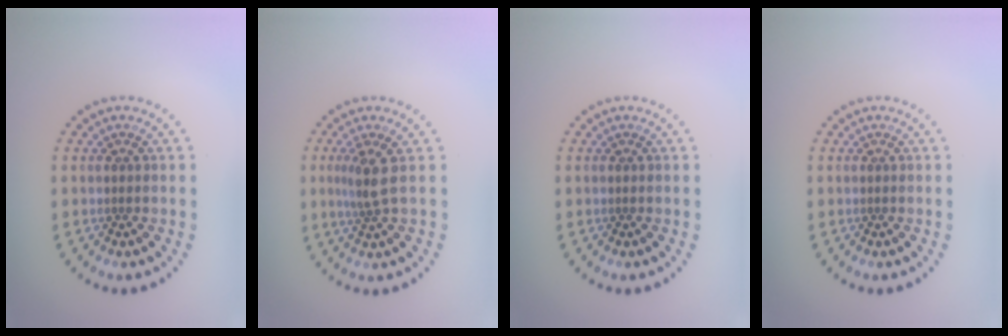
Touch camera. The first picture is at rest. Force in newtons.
{"total": 2.3, "press": 1.7, "slide": 1.5}
{"total": 0.0}
{"total": 0.0}